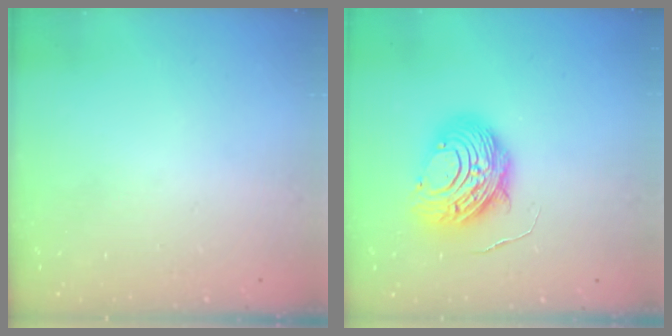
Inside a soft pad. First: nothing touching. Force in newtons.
{"total": 11.3, "press": 11.3, "slide": 1.2}